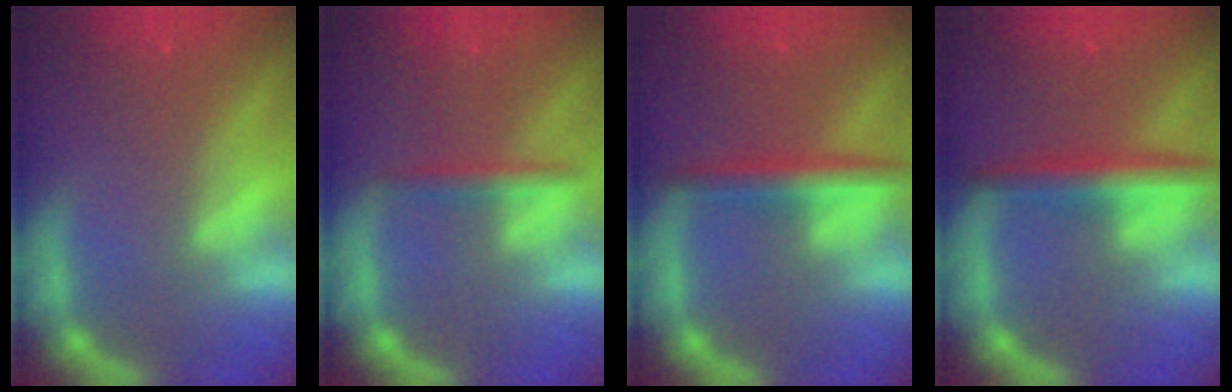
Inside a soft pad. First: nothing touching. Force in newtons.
{"total": 1.9}
{"total": 3.5}
{"total": 3.9}